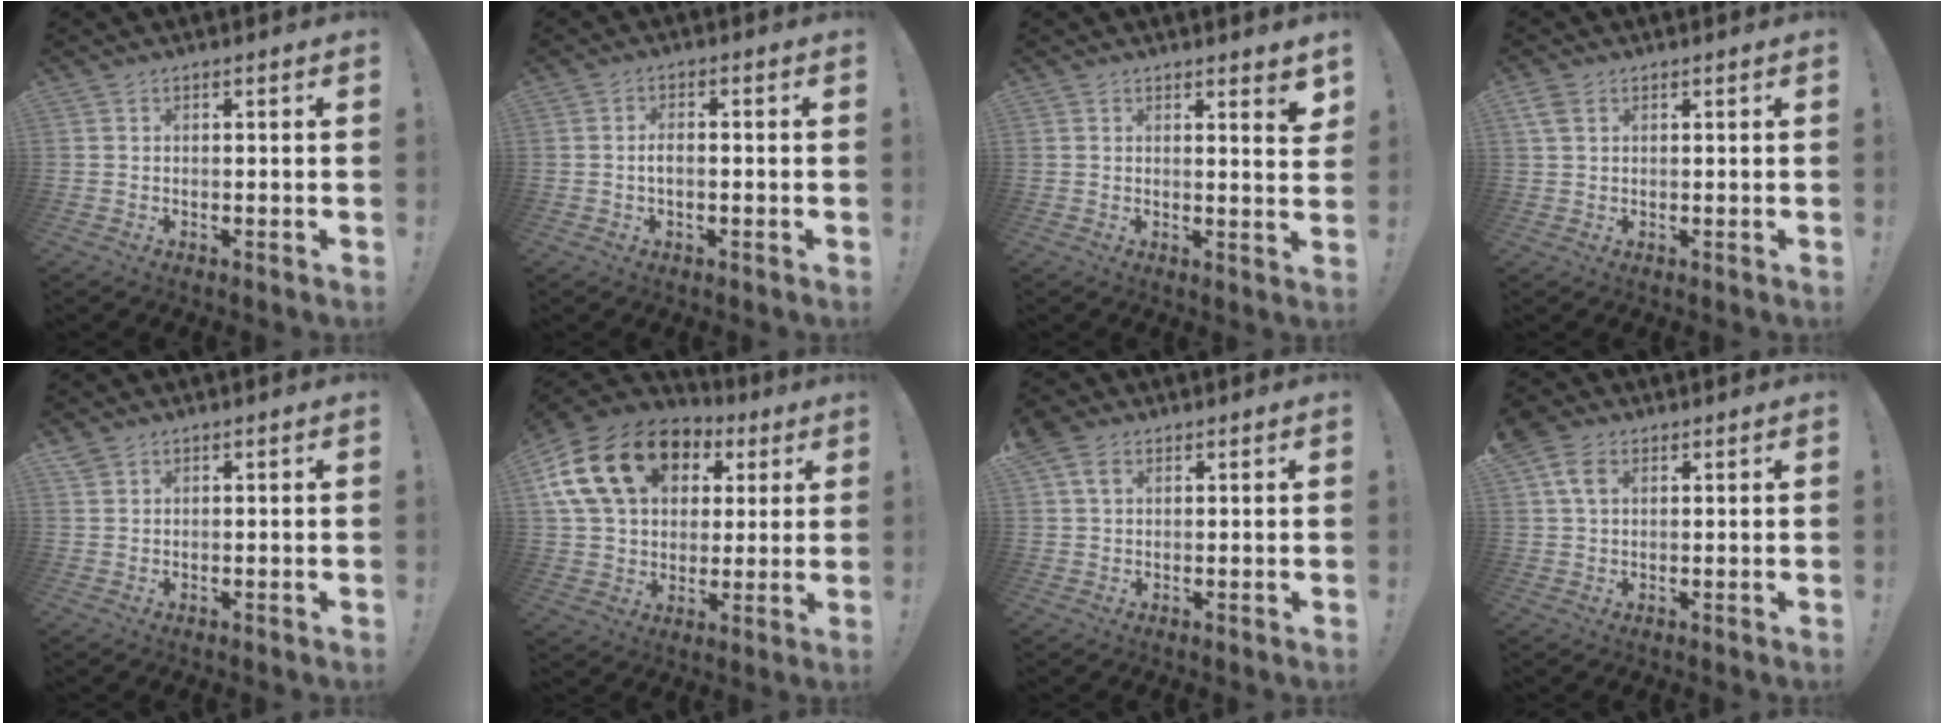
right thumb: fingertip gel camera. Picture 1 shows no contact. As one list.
[{"total": 2.8, "force": [-0.5, 1.2, 2.5], "torque": [-0.052, 0.001, -0.011]}, {"total": 3.3, "force": [2.3, 0.2, 2.3], "torque": [-0.014, -0.025, 0.034]}, {"total": 3.8, "force": [1.8, 2.5, 2.2], "torque": [-0.038, -0.002, 0.036]}, {"total": 2.0, "force": [1.6, 1.1, 0.4], "torque": [-0.007, -0.002, 0.031]}, {"total": 21.9, "force": [8.4, 15.6, 12.9], "torque": [-0.221, -0.013, 0.168]}, {"total": 4.9, "force": [2.5, 3.2, 2.7], "torque": [-0.043, -0.006, 0.048]}, {"total": 7.0, "force": [3.1, 4.5, 4.4], "torque": [-0.075, -0.002, 0.062]}]